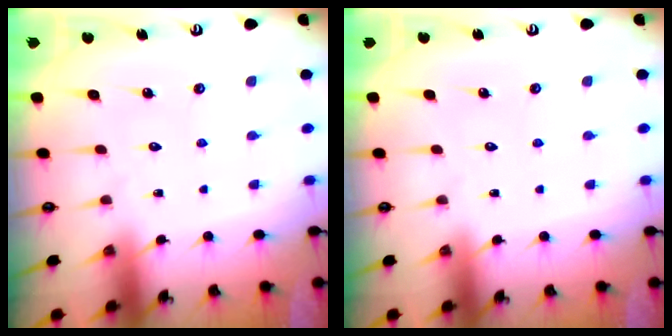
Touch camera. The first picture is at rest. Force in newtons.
{"total": 0.0}